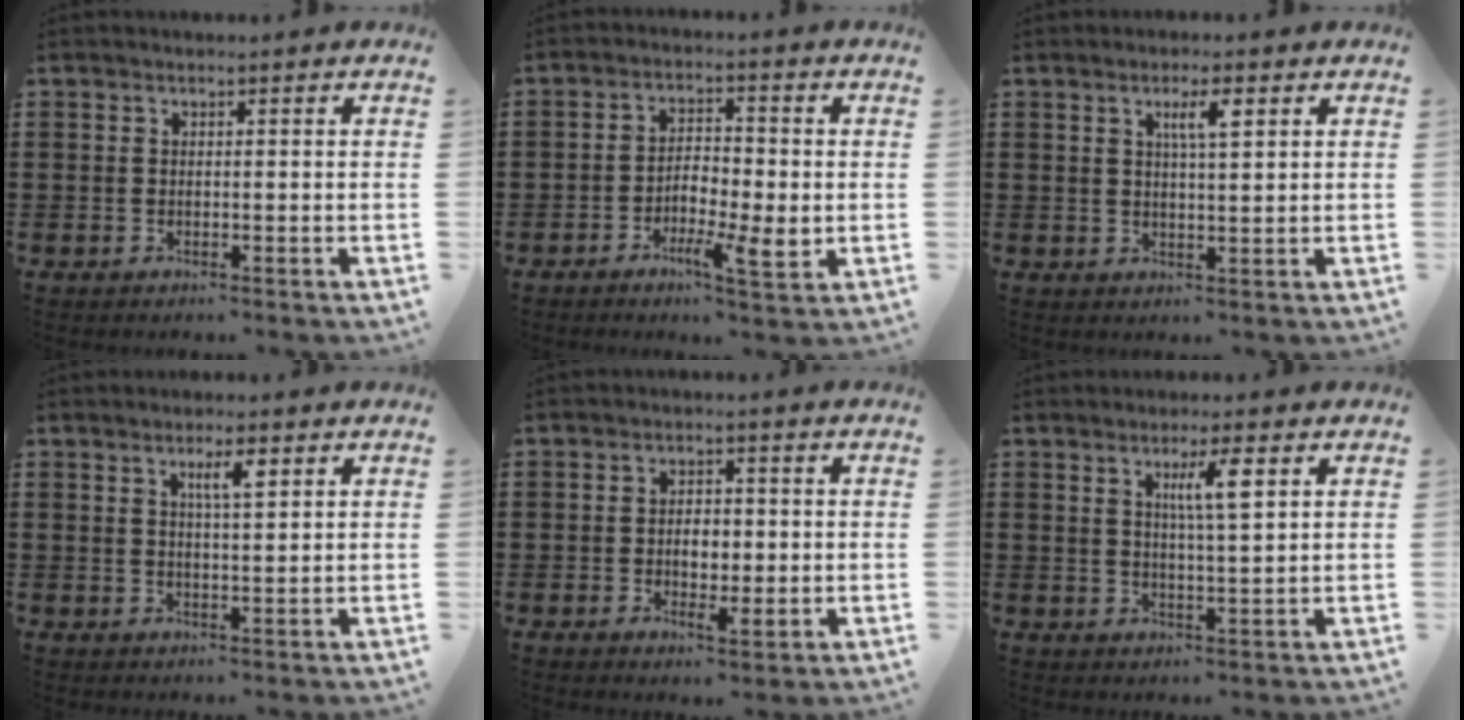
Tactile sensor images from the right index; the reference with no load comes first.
{"total": 5.6, "force": [-1.9, 2.1, 4.8], "torque": [-0.087, 0.001, -0.034]}
{"total": 3.9, "force": [1.7, 0.8, 3.4], "torque": [-0.064, 0.004, 0.024]}
{"total": 3.5, "force": [1.7, 0.7, 3.0], "torque": [-0.055, 0.002, 0.026]}
{"total": 3.7, "force": [-0.2, 2.1, 3.1], "torque": [-0.045, 0.000, -0.009]}
{"total": 5.0, "force": [2.2, 0.6, 4.5], "torque": [-0.087, 0.003, 0.031]}